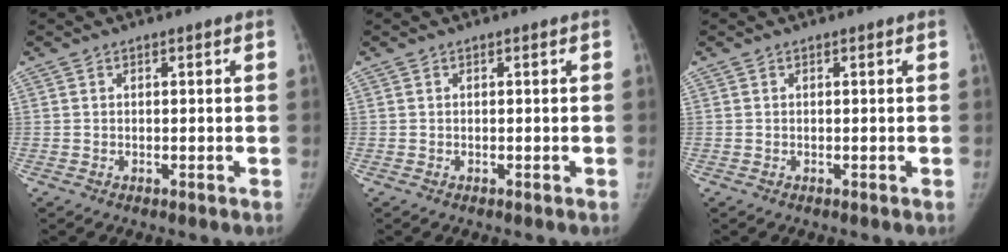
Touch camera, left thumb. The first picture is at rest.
{"total": 0.0}
{"total": 0.0}